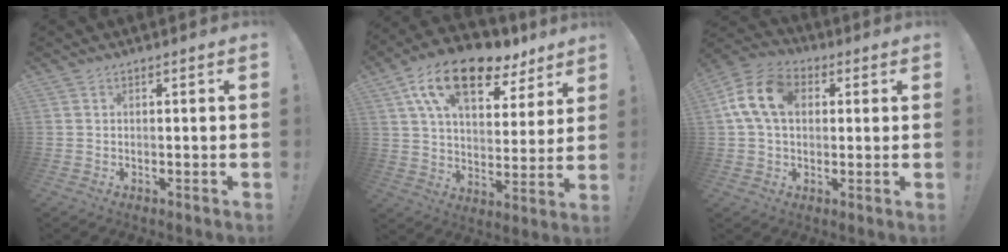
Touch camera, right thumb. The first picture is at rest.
{"total": 18.0, "force": [11.0, 8.7, 11.3], "torque": [-0.182, -0.065, 0.191]}
{"total": 13.7, "force": [3.2, 9.6, 9.2], "torque": [-0.167, 0.009, 0.063]}